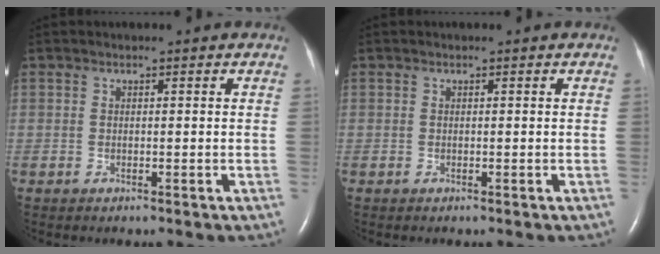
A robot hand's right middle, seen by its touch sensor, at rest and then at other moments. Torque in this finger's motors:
{"motor_torque": [0.09, -0.10, 0.00, 0.00]}